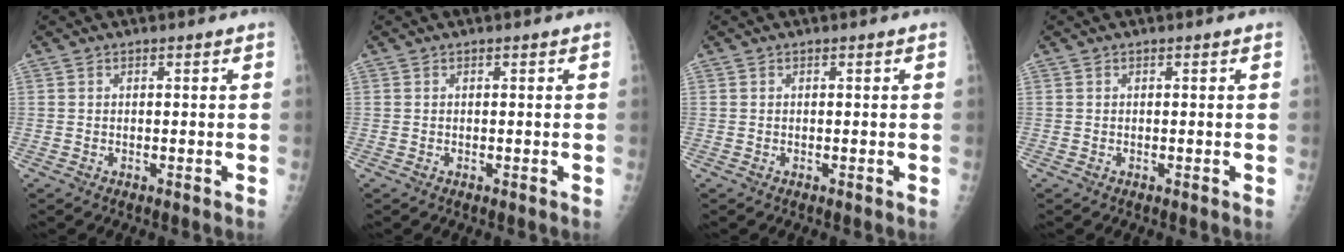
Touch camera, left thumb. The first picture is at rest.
{"total": 0.0}
{"total": 0.0}
{"total": 0.0}